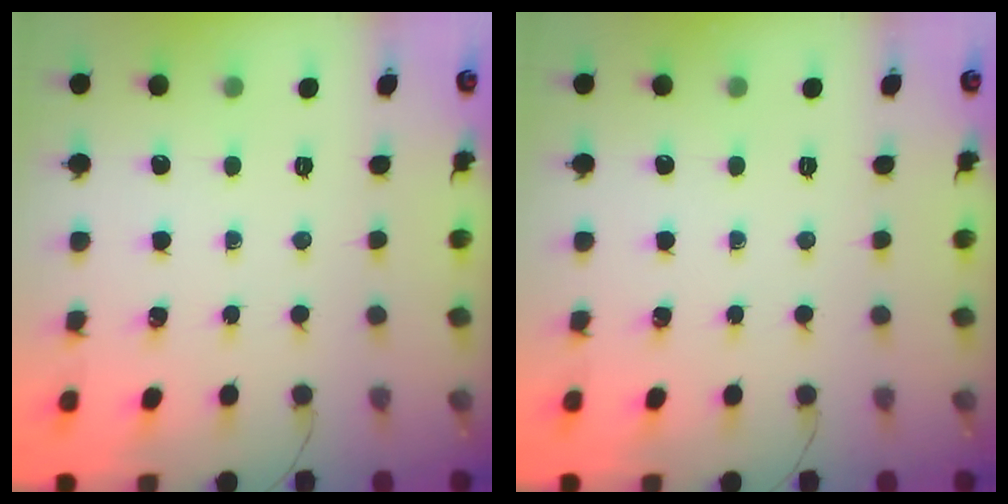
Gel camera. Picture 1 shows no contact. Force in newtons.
{"total": 0.0}